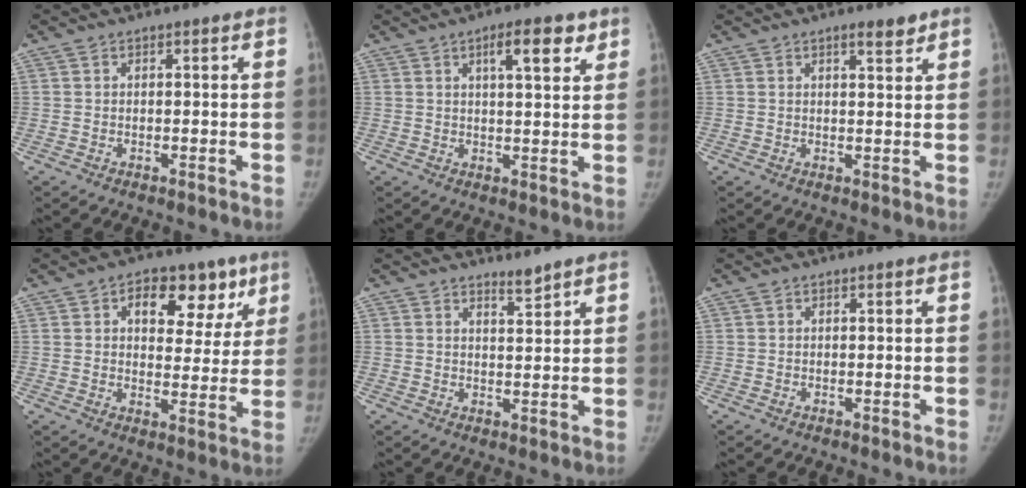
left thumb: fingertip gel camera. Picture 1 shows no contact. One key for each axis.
{"total": 7.1, "fx": 3.8, "fy": 2.3, "fz": 5.6, "tx": -0.067, "ty": -0.015, "tz": 0.053}
{"total": 3.0, "fx": 2.2, "fy": 0.9, "fz": 1.9, "tx": -0.015, "ty": -0.015, "tz": 0.031}
{"total": 13.1, "fx": 6.3, "fy": 7.8, "fz": 8.4, "tx": -0.061, "ty": -0.009, "tz": 0.087}
{"total": 2.2, "fx": 2.2, "fy": 0.2, "fz": 0.6, "tx": 0.001, "ty": -0.024, "tz": 0.037}
{"total": 0.0}